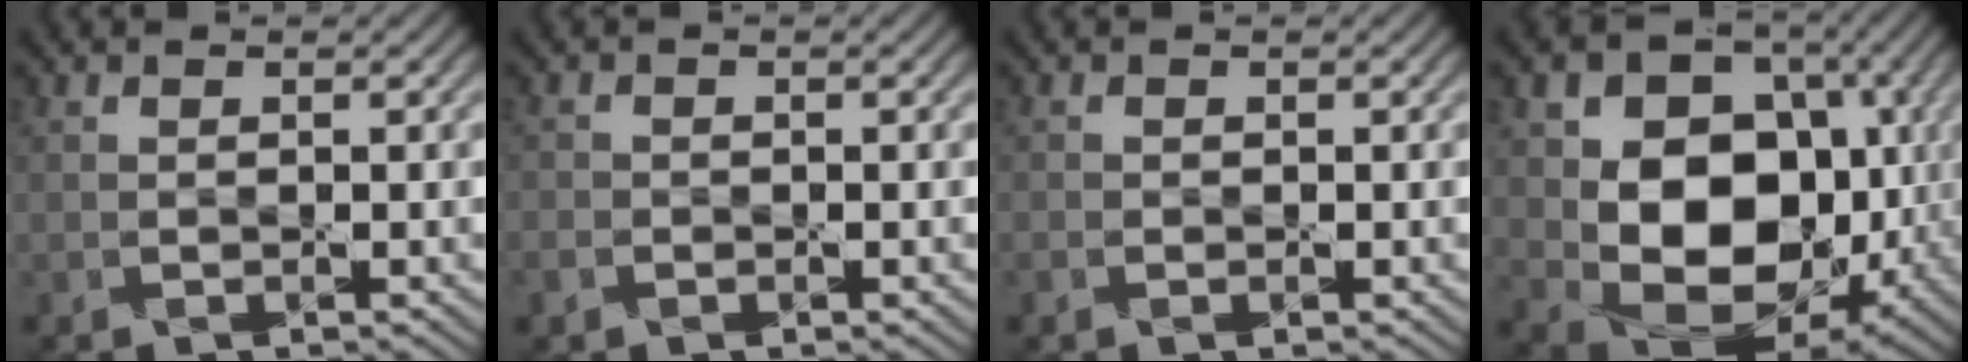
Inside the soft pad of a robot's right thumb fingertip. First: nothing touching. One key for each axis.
{"total": 1.5, "fx": -0.7, "fy": 1.2, "fz": 0.4, "tx": -0.011, "ty": -0.003, "tz": -0.020}
{"total": 0.8, "fx": -0.4, "fy": 0.6, "fz": 0.4, "tx": -0.010, "ty": -0.003, "tz": -0.009}
{"total": 14.6, "fx": 0.3, "fy": 11.0, "fz": 9.7, "tx": -0.169, "ty": -0.022, "tz": 0.009}